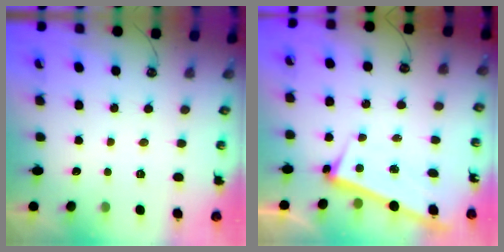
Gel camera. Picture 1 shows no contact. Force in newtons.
{"total": 2.6, "press": 2.3, "slide": 1.1}